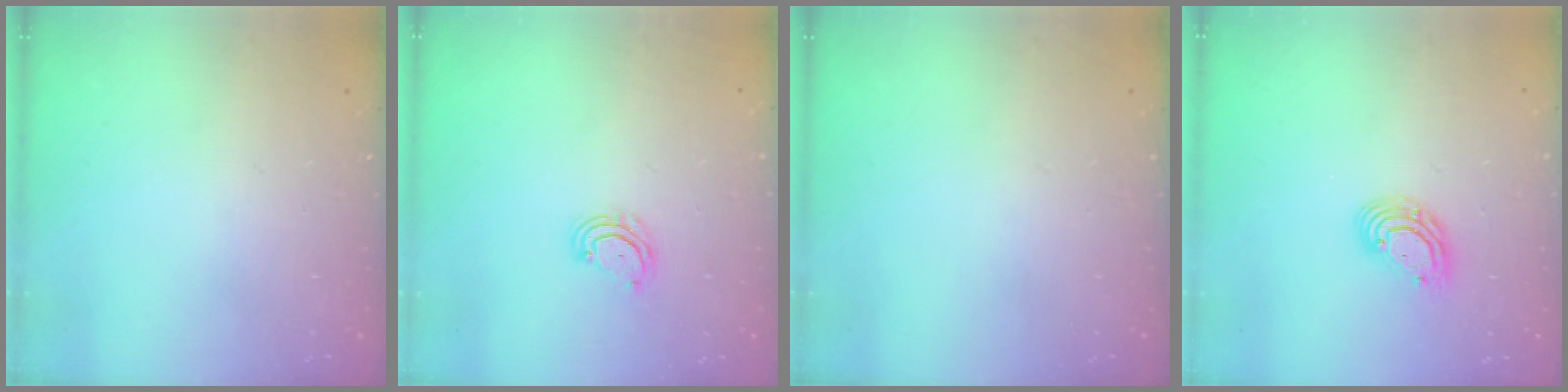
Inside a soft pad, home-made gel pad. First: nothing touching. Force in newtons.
{"total": 5.6, "press": 5.5, "slide": 0.5}
{"total": 0.0}
{"total": 7.9, "press": 7.8, "slide": 1.5}